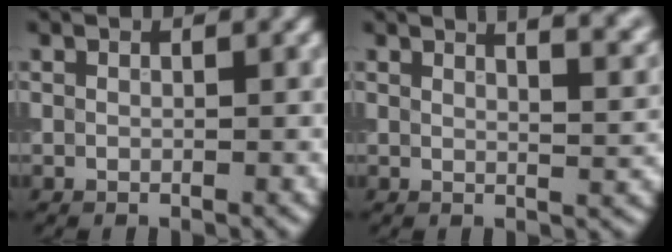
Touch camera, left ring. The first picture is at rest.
{"total": 8.0, "force": [5.4, 3.3, 4.9], "torque": [-0.009, 0.044, 0.031]}